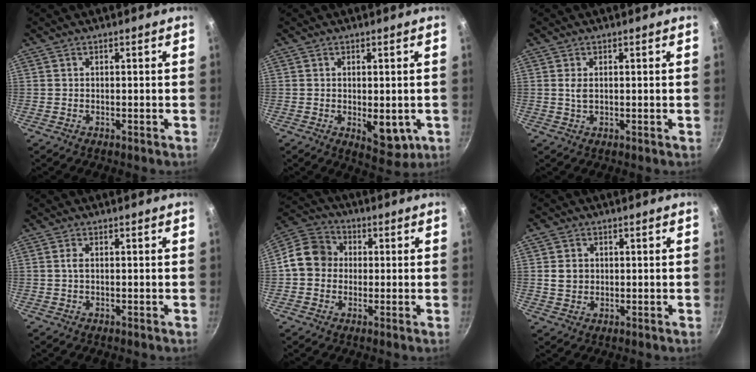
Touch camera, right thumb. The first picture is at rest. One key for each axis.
{"total": 6.8, "fx": -1.1, "fy": 3.6, "fz": 5.7, "tx": -0.063, "ty": -0.015, "tz": -0.006}
{"total": 1.8, "fx": 0.4, "fy": 0.9, "fz": 1.6, "tx": -0.031, "ty": -0.001, "tz": 0.009}
{"total": 1.1, "fx": 0.1, "fy": 0.5, "fz": 1.0, "tx": -0.021, "ty": 0.001, "tz": 0.001}
{"total": 9.5, "fx": 0.1, "fy": 8.4, "fz": 4.5, "tx": -0.050, "ty": 0.023, "tz": -0.022}
{"total": 4.2, "fx": 0.5, "fy": 3.6, "fz": 2.0, "tx": -0.023, "ty": 0.002, "tz": 0.007}